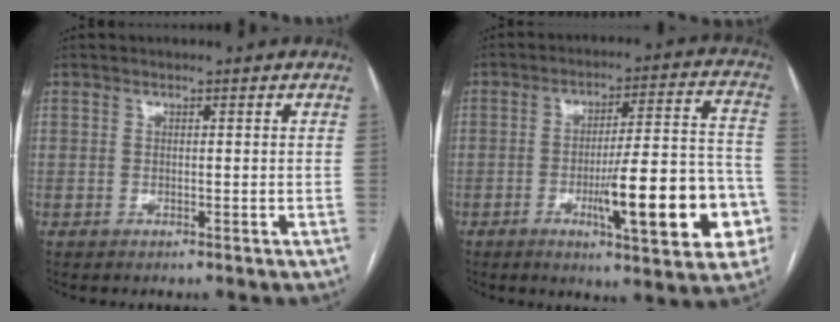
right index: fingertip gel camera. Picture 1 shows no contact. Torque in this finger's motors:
{"motor_torque": [1.20, -0.94, 0.38, 0.14]}